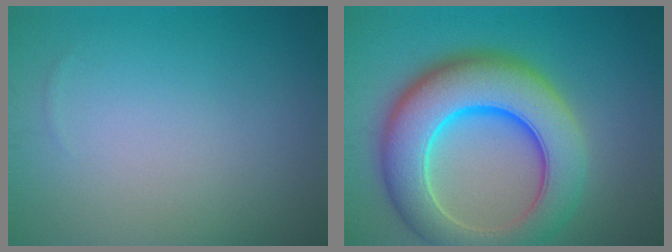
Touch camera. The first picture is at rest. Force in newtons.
{"total": 11.5, "press": 11.5, "slide": 0.3}